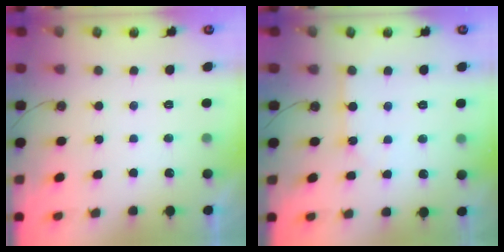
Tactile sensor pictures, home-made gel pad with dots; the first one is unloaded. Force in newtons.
{"total": 4.3, "press": 4.3, "slide": 0.3}